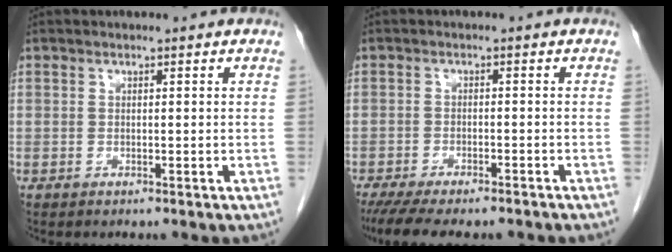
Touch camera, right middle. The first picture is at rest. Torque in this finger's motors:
{"motor_torque": [0.52, -0.37, 0.16, 0.09]}